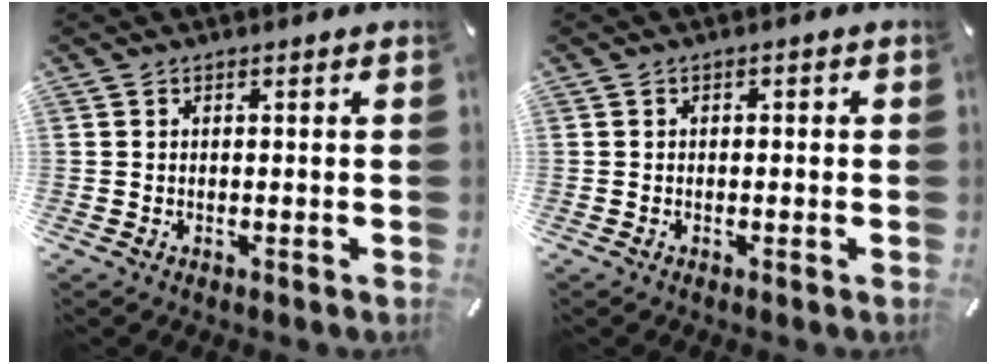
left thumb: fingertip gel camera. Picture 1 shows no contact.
{"total": 0.8, "force": [-0.3, 0.6, 0.5], "torque": [-0.008, 0.002, -0.007]}